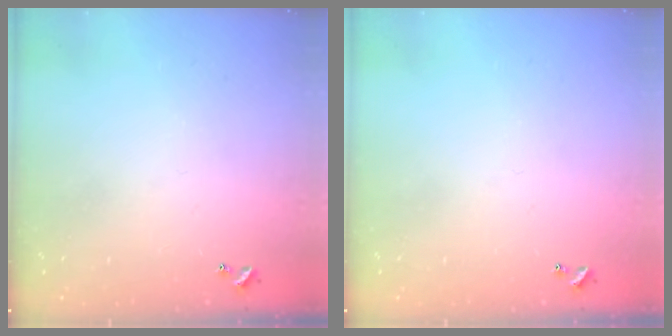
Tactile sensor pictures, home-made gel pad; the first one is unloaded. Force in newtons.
{"total": 0.0}